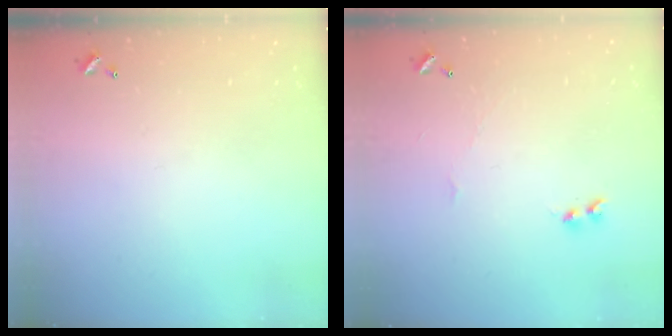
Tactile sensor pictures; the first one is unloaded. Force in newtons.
{"total": 1.9, "press": 1.8, "slide": 0.5}